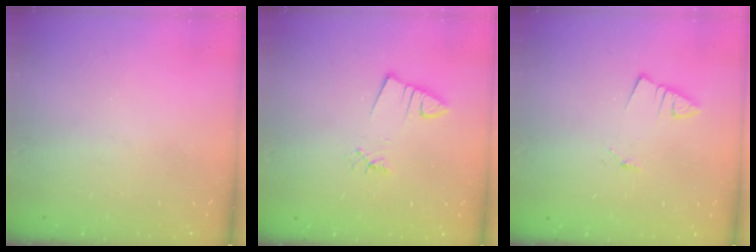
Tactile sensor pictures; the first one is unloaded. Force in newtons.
{"total": 1.1, "press": 1.1, "slide": 0.0}
{"total": 1.0, "press": 1.0, "slide": 0.1}